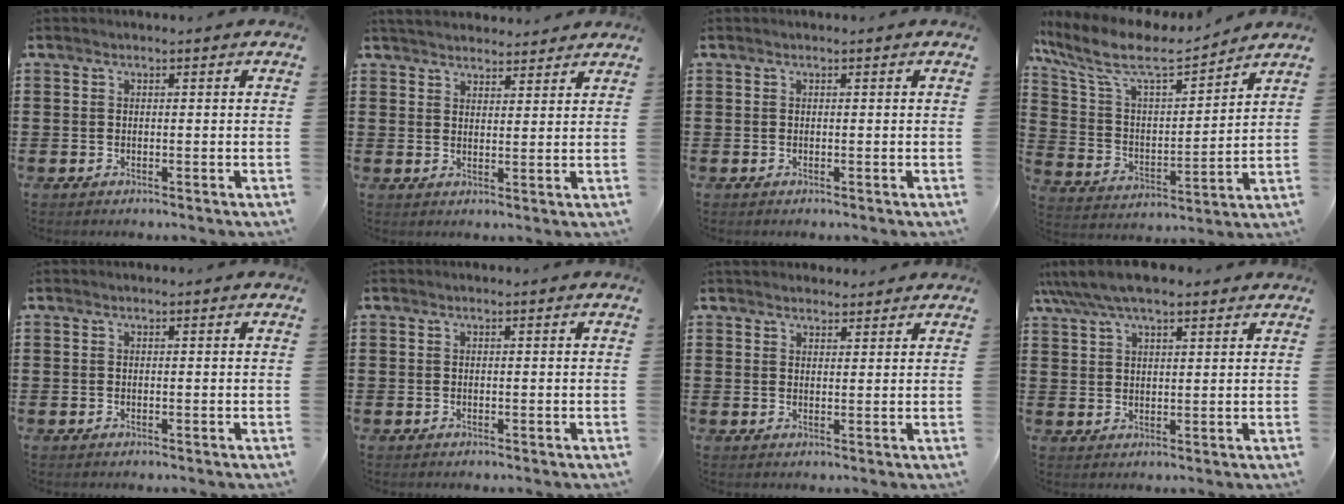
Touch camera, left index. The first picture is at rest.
{"total": 3.5, "force": [3.4, 0.6, 0.2], "torque": [-0.013, -0.006, 0.065]}
{"total": 0.0}
{"total": 9.3, "force": [7.6, 2.4, 4.9], "torque": [-0.127, -0.039, 0.128]}
{"total": 0.0}
{"total": 0.0}
{"total": 2.3, "force": [2.2, 0.7, 0.0], "torque": [-0.006, 0.000, 0.043]}
{"total": 6.3, "force": [5.2, 1.7, 3.2], "torque": [-0.075, -0.004, 0.095]}